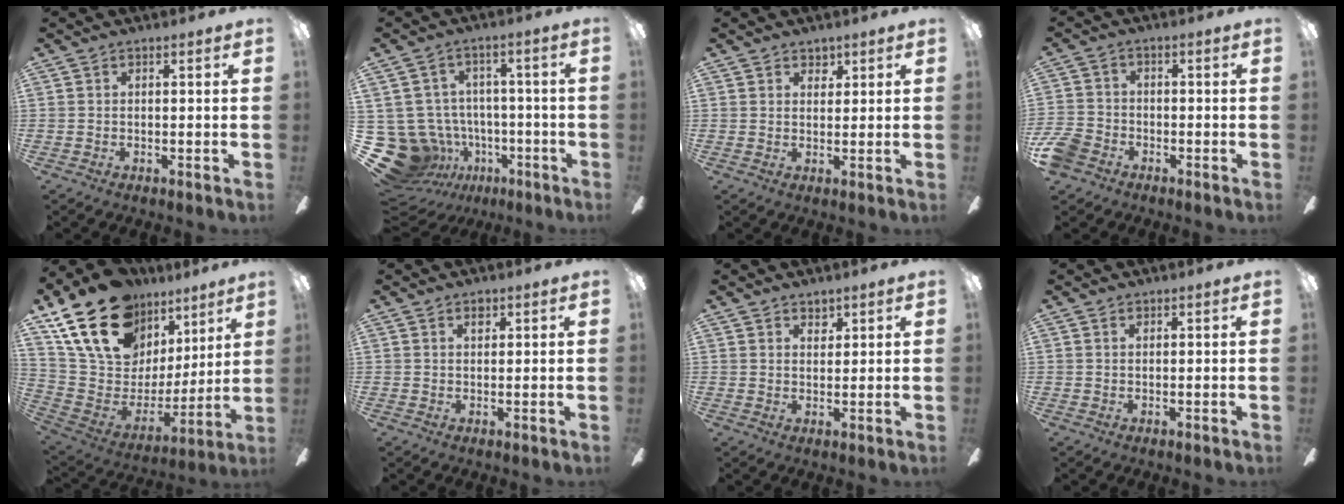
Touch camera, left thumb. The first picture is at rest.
{"total": 14.1, "force": [-4.7, 12.4, 4.6], "torque": [-0.133, 0.026, -0.054]}
{"total": 2.8, "force": [2.1, 1.9, 0.3], "torque": [0.005, -0.006, 0.035]}
{"total": 6.7, "force": [-3.9, 4.8, 2.7], "torque": [-0.077, 0.019, -0.078]}
{"total": 23.8, "force": [15.5, 13.9, 11.5], "torque": [-0.214, -0.082, 0.298]}
{"total": 1.6, "force": [1.1, 0.9, 0.8], "torque": [0.000, -0.006, 0.017]}
{"total": 2.7, "force": [2.2, 1.5, 0.4], "torque": [0.005, -0.012, 0.039]}
{"total": 0.5, "force": [0.4, 0.3, 0.2], "torque": [-0.006, 0.000, 0.007]}